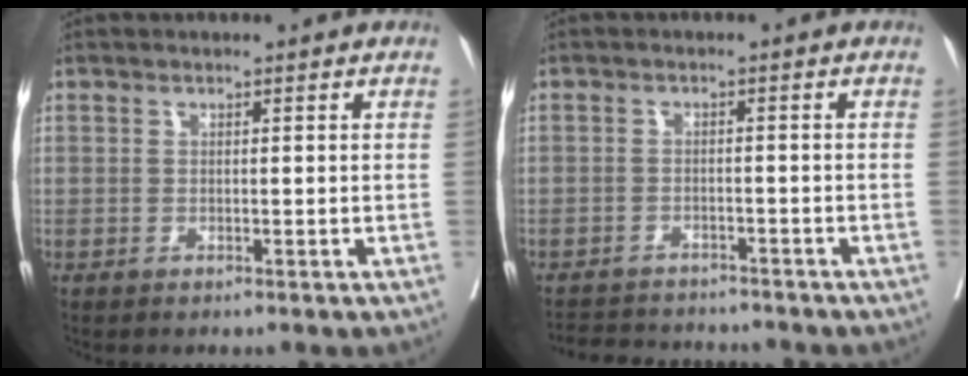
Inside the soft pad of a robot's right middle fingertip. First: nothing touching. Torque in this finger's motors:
{"motor_torque": [-0.02, 0.02, -0.04, 0.00]}